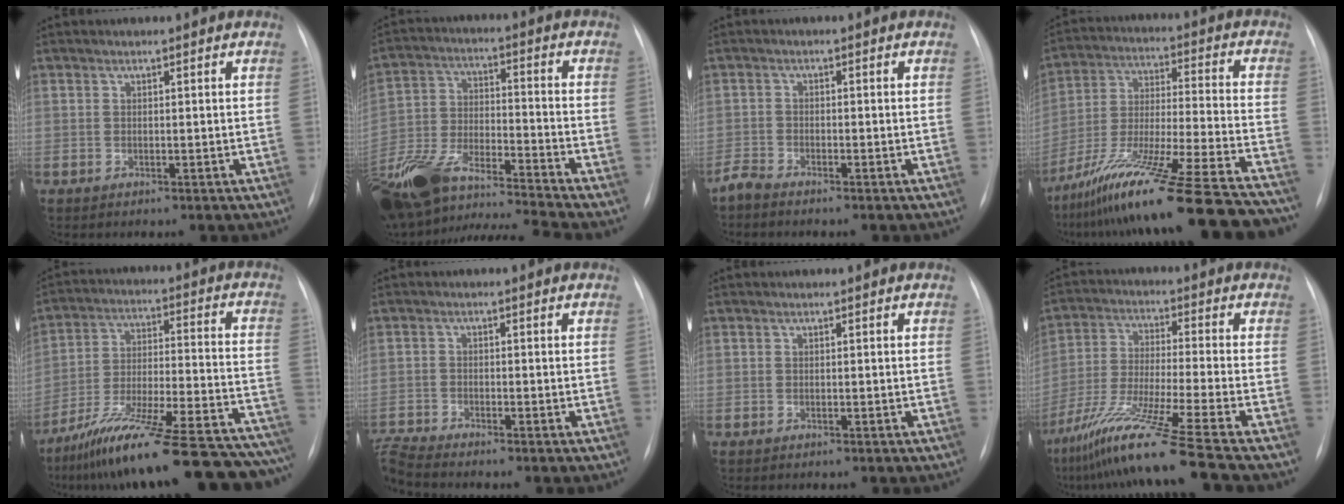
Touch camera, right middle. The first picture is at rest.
{"total": 20.0, "force": [-16.7, 1.6, 10.8], "torque": [-0.249, -0.005, -0.301]}
{"total": 1.7, "force": [-1.7, 0.0, 0.3], "torque": [-0.008, -0.004, -0.035]}
{"total": 26.1, "force": [-21.7, -0.4, 14.5], "torque": [-0.215, -0.033, -0.352]}
{"total": 30.9, "force": [-25.8, 3.7, 16.5], "torque": [-0.188, -0.005, -0.373]}
{"total": 4.0, "force": [-3.7, -1.2, 0.6], "torque": [-0.023, -0.011, -0.073]}
{"total": 0.0}
{"total": 14.7, "force": [-10.9, -3.2, 9.3], "torque": [-0.181, -0.041, -0.191]}